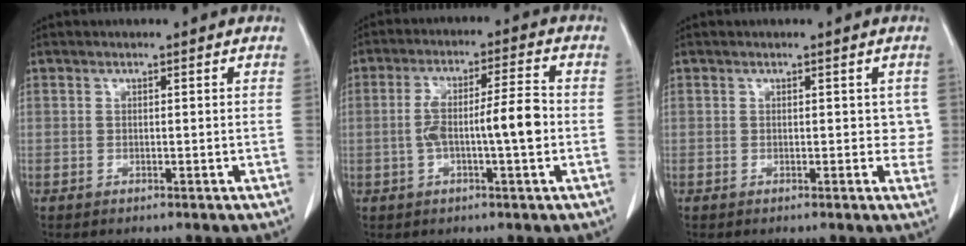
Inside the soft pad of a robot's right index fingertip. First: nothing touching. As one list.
[{"total": 8.3, "force": [-1.3, 0.9, 8.1], "torque": [-0.152, 0.018, -0.023]}, {"total": 2.2, "force": [0.3, 1.7, 1.4], "torque": [-0.001, 0.008, 0.001]}]